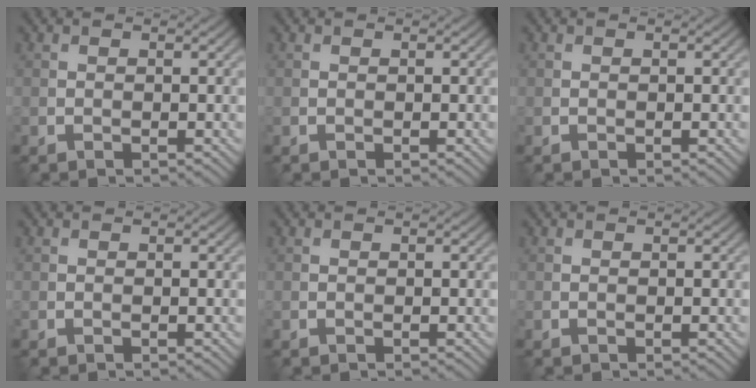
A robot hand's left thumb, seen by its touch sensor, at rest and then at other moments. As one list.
[{"total": 0.0}, {"total": 0.0}, {"total": 0.0}, {"total": 0.0}, {"total": 0.0}]